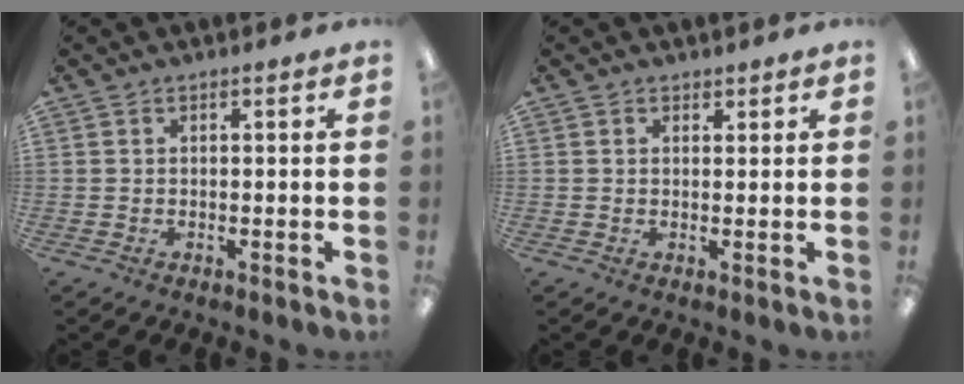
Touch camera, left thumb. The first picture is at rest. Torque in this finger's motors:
{"motor_torque": [0.05, -0.01, 0.03, 0.59, -0.03]}